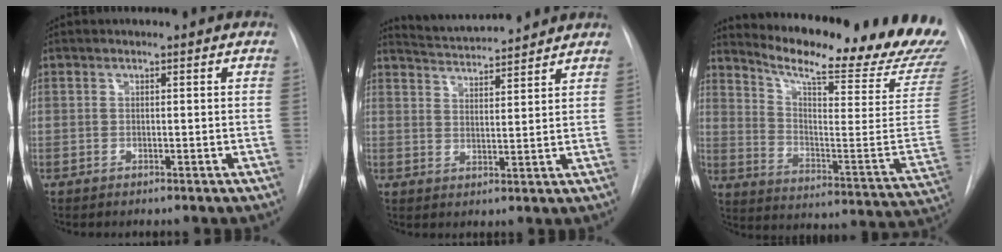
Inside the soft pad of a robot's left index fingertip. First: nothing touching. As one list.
[{"total": 9.2, "force": [8.9, 0.1, 2.4], "torque": [-0.051, 0.017, 0.140]}, {"total": 26.5, "force": [23.6, 2.0, 11.8], "torque": [-0.189, -0.108, 0.302]}]